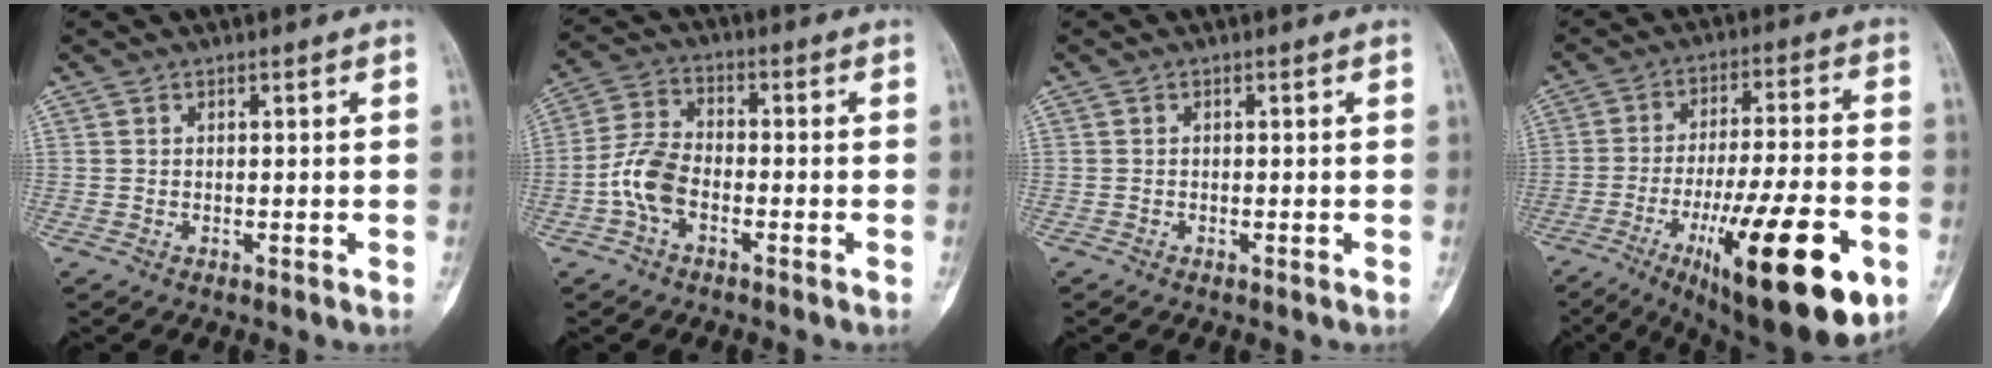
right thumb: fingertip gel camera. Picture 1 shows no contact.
{"total": 7.6, "force": [-2.6, 4.5, 5.6], "torque": [-0.114, 0.027, -0.059]}
{"total": 0.0}
{"total": 24.8, "force": [-9.9, 6.6, 21.7], "torque": [-0.304, 0.026, -0.141]}